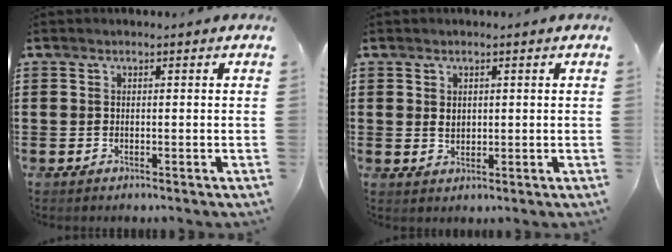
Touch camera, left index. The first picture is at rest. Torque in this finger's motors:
{"motor_torque": [0.52, 0.47, 0.28, 0.04]}